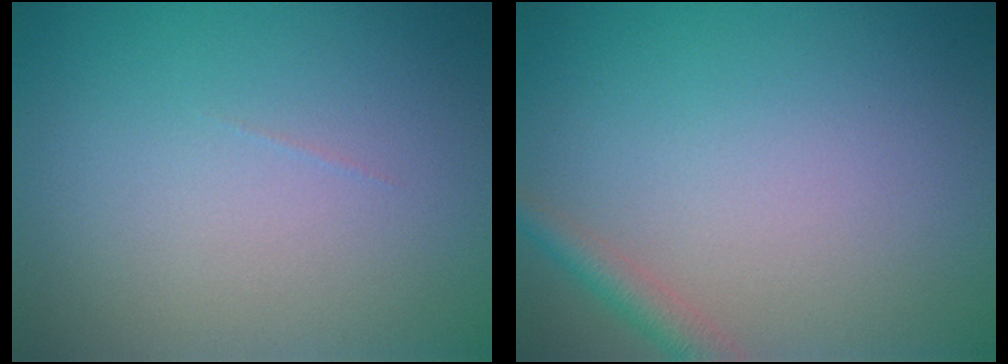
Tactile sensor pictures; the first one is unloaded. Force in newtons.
{"total": 1.9, "press": 1.9, "slide": 0.1}